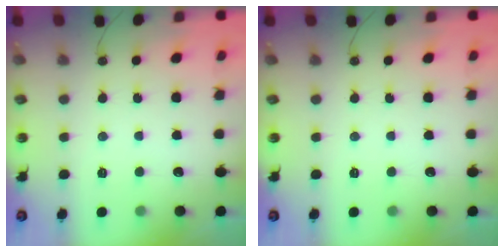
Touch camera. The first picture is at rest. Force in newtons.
{"total": 0.0}